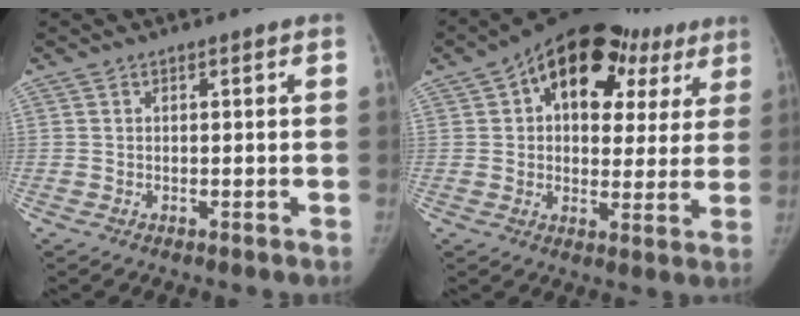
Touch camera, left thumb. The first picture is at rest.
{"total": 21.0, "force": [10.0, 12.8, 13.3], "torque": [-0.136, 0.018, 0.138]}